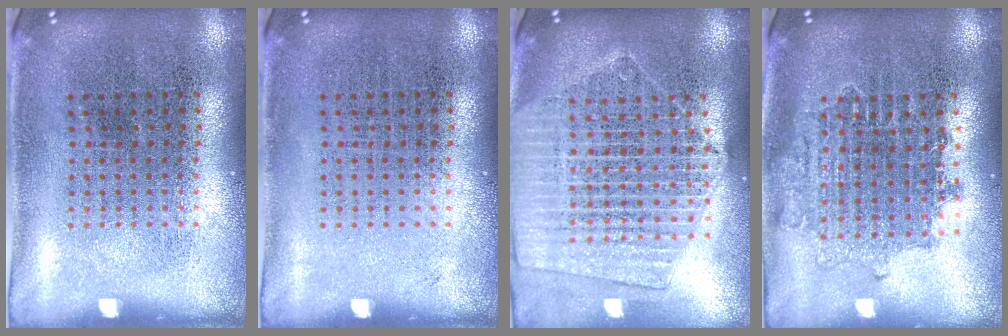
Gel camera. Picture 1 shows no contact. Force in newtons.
{"total": 0.0}
{"total": 2.1, "press": 1.9, "slide": 0.9}
{"total": 1.6, "press": 1.3, "slide": 0.9}